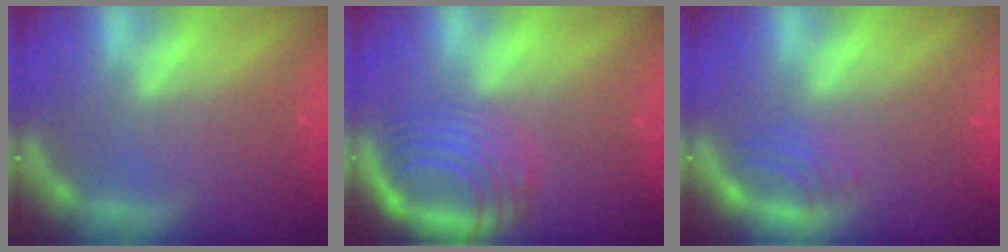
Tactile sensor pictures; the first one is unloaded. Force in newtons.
{"total": 8.5}
{"total": 2.5}